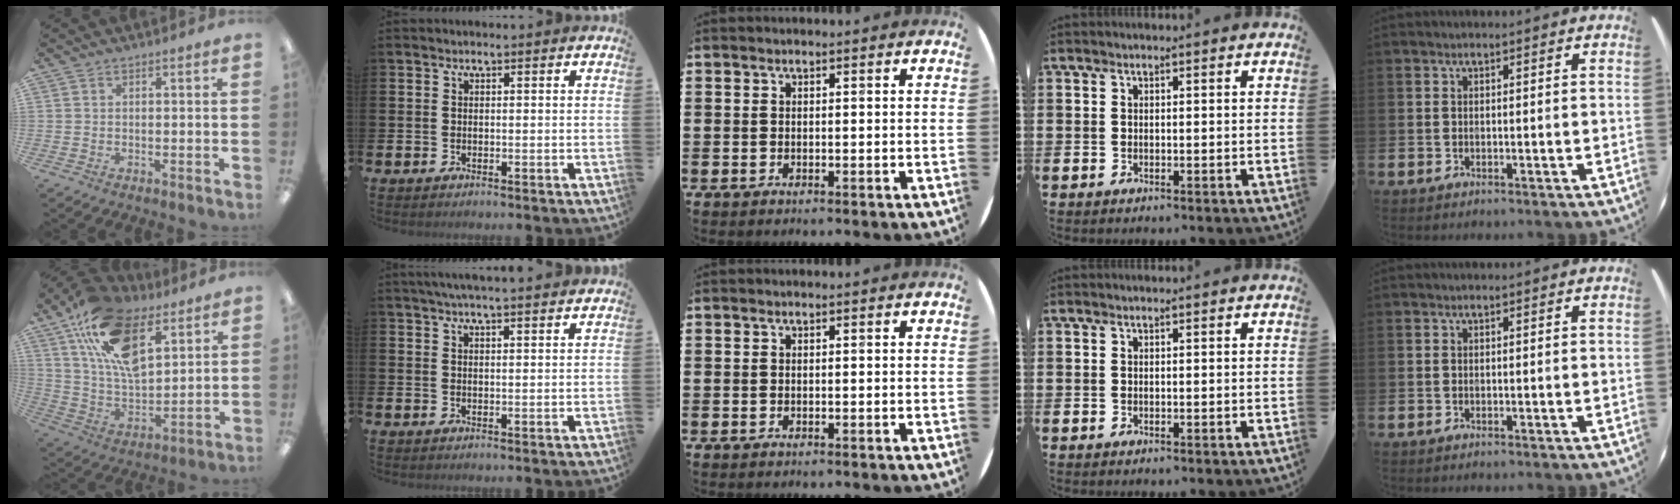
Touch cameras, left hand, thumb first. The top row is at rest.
{"thumb": {"total": 20.2, "force": [10.2, 10.8, 13.7], "torque": [-0.248, -0.030, 0.184]}, "index": {"total": 3.4, "force": [3.2, -0.1, 1.1], "torque": [-0.029, -0.005, 0.059]}}